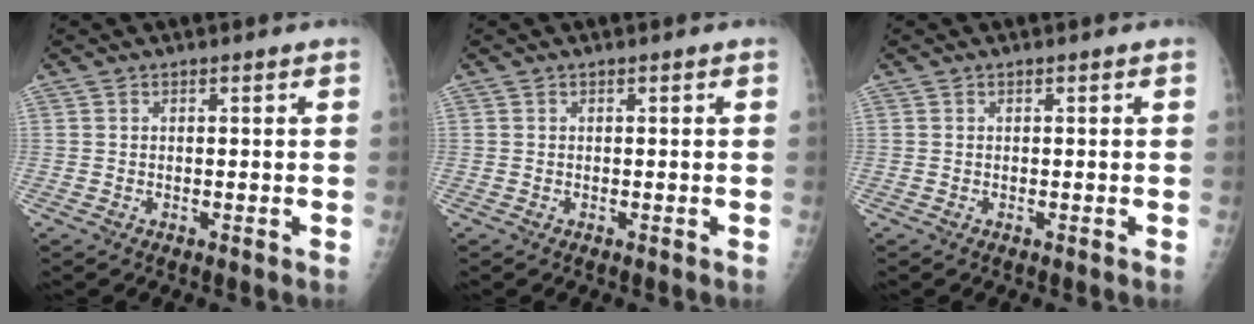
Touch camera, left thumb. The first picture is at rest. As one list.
[{"total": 0.0}, {"total": 0.0}]